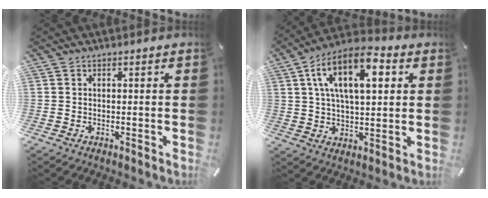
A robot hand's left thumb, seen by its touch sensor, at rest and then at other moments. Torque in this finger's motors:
{"motor_torque": [1.13, 1.34, 1.90, -0.87, 0.33]}